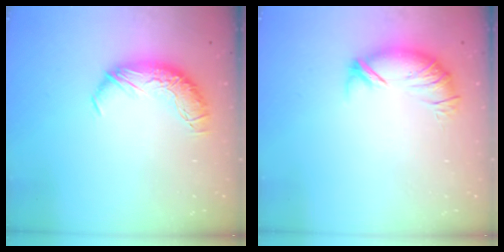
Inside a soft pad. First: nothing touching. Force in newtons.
{"total": 3.8, "press": 3.4, "slide": 1.8}